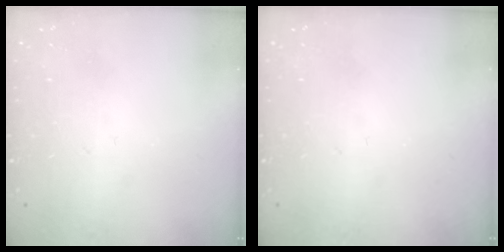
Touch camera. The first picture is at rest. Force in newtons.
{"total": 0.0}